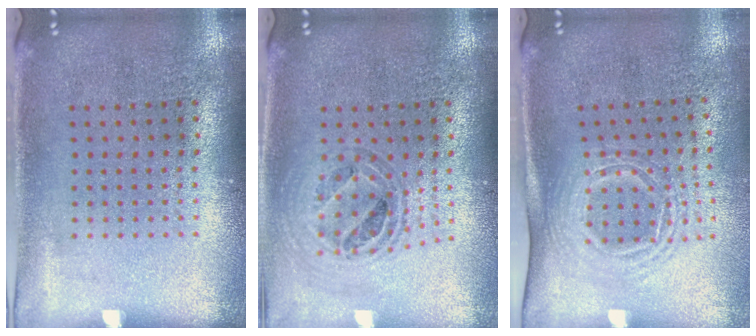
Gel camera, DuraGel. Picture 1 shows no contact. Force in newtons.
{"total": 0.7, "press": 0.7, "slide": 0.0}
{"total": 1.6, "press": 1.2, "slide": 1.1}